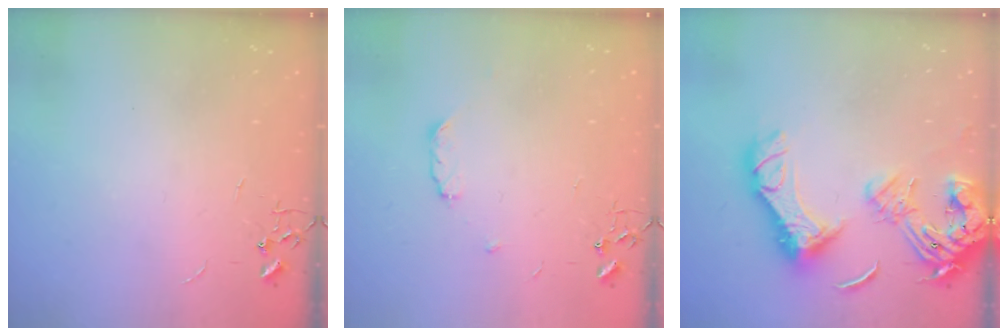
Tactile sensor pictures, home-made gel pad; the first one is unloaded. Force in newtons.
{"total": 5.0, "press": 4.9, "slide": 0.6}
{"total": 21.2, "press": 21.0, "slide": 2.3}